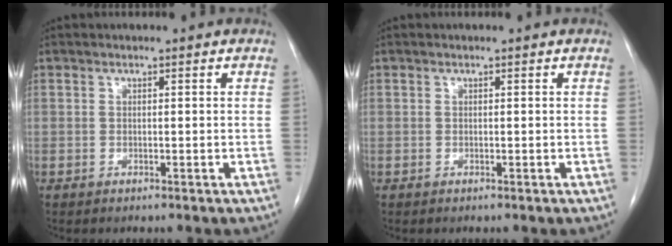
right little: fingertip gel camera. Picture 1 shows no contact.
{"total": 0.0}